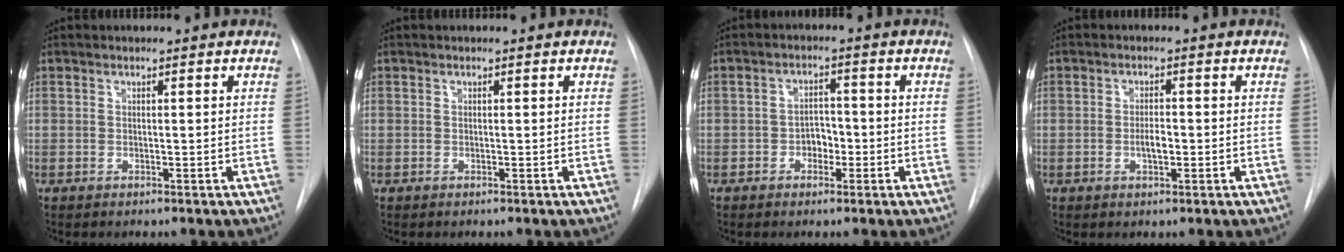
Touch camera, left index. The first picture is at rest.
{"total": 0.0}
{"total": 3.2, "force": [-1.2, 2.2, 2.0], "torque": [-0.024, 0.008, -0.022]}
{"total": 2.5, "force": [-0.6, 0.9, 2.3], "torque": [-0.040, 0.003, -0.009]}